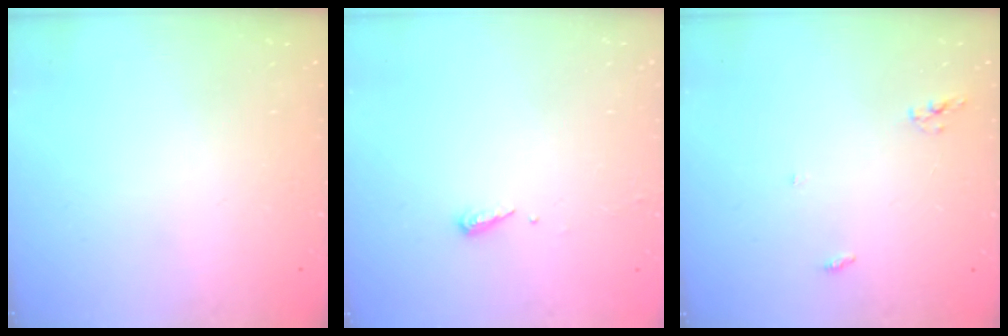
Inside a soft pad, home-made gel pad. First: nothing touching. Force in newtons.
{"total": 5.3, "press": 5.3, "slide": 0.5}
{"total": 3.8, "press": 3.8, "slide": 0.1}